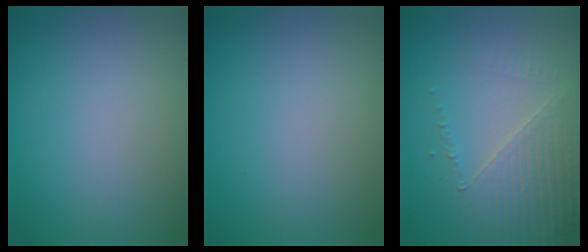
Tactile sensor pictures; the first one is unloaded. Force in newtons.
{"total": 0.0}
{"total": 4.5, "press": 3.2, "slide": 3.1}